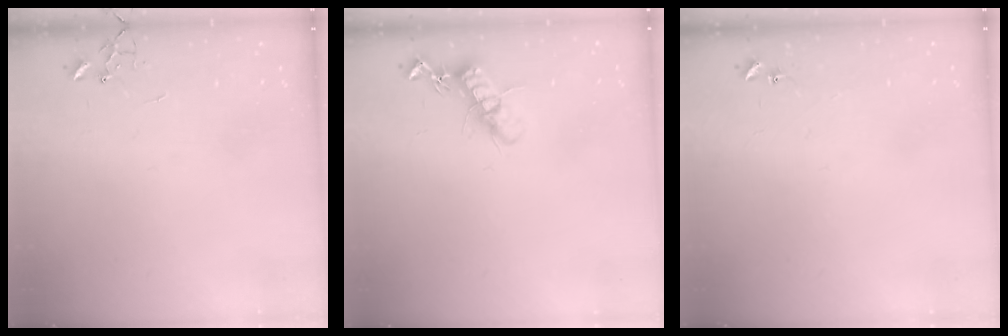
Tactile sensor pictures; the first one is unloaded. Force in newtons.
{"total": 12.5, "press": 12.5, "slide": 0.4}
{"total": 4.3, "press": 4.2, "slide": 0.6}